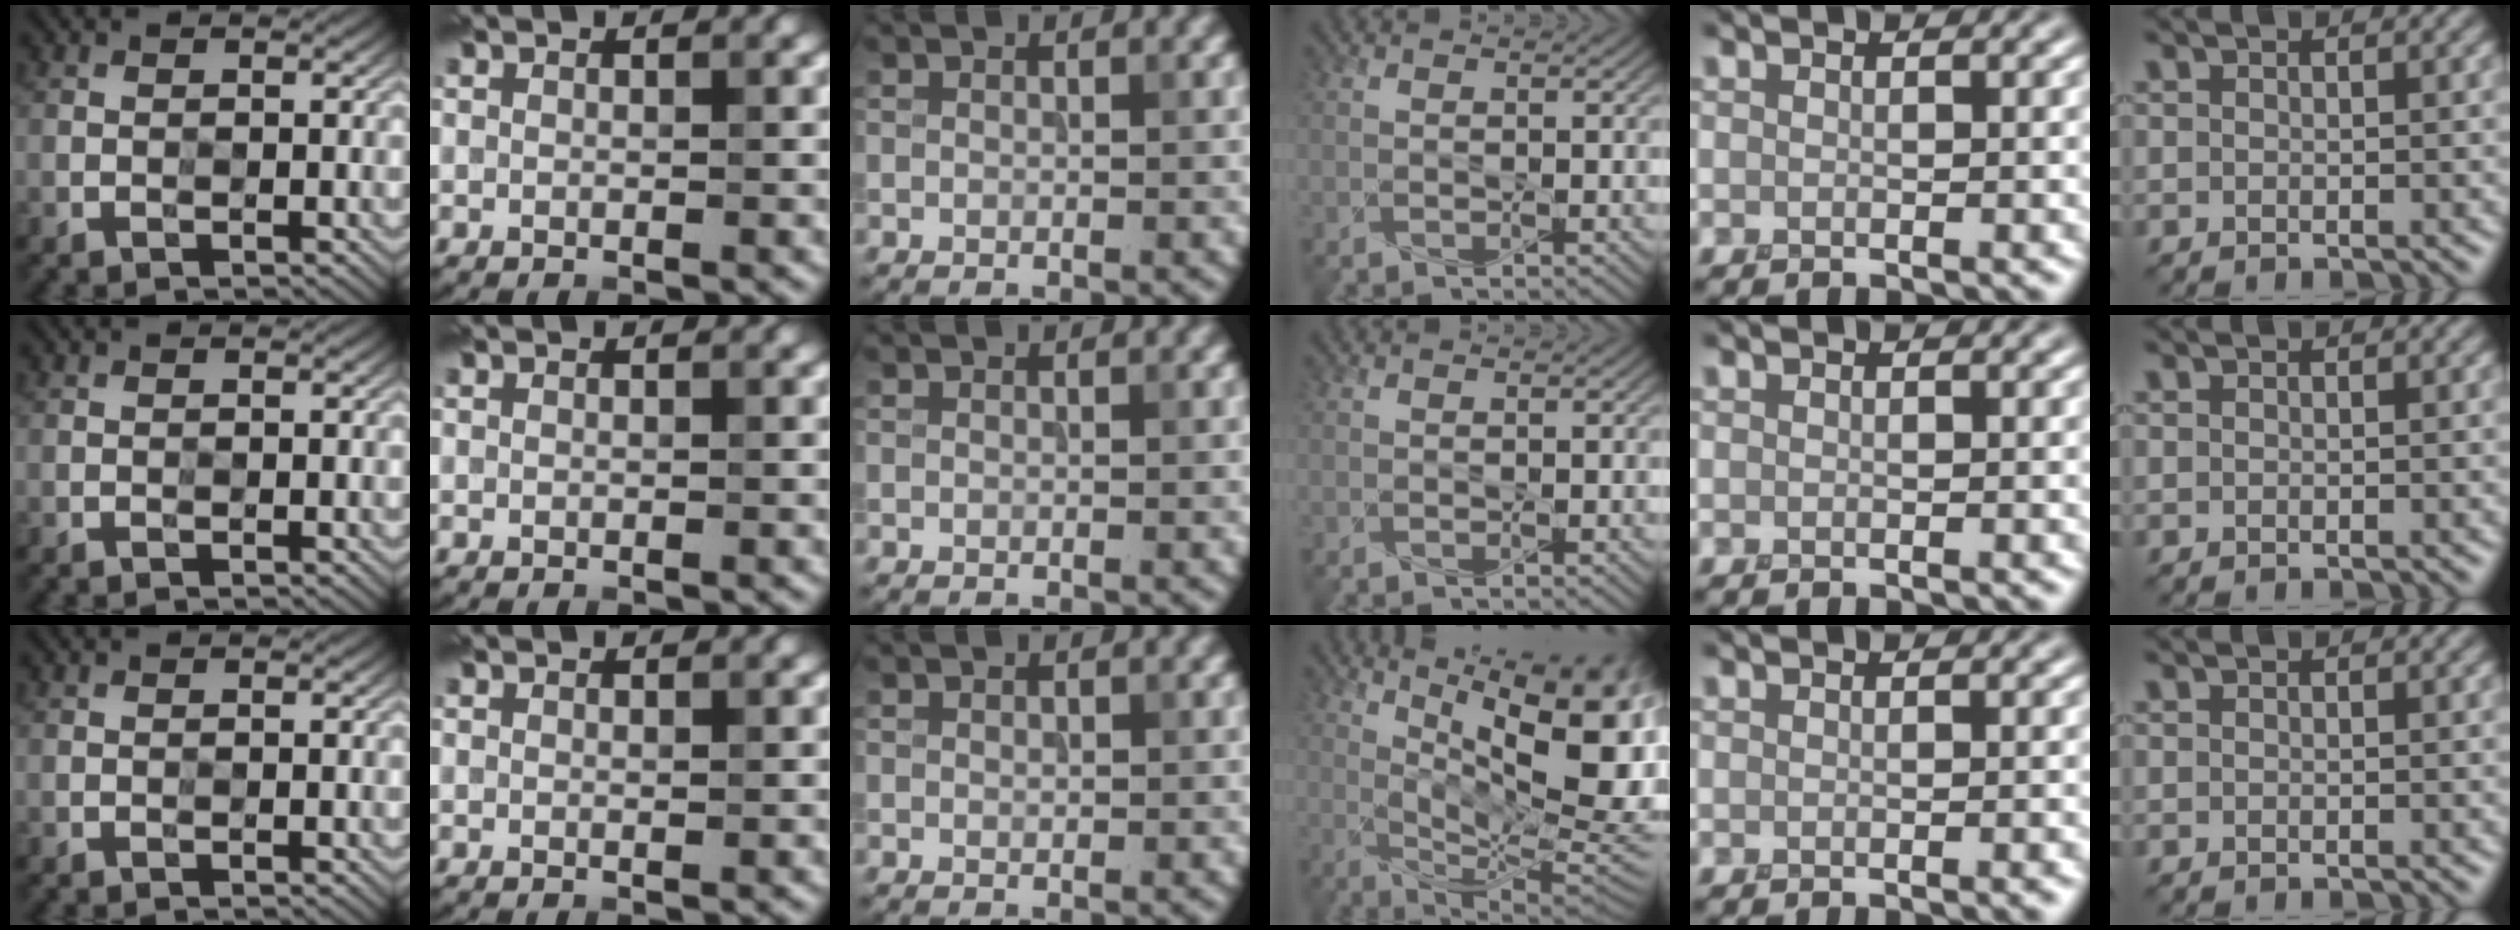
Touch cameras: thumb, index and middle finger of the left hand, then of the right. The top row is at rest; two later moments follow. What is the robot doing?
{"motion": "press", "object": "syringe"}